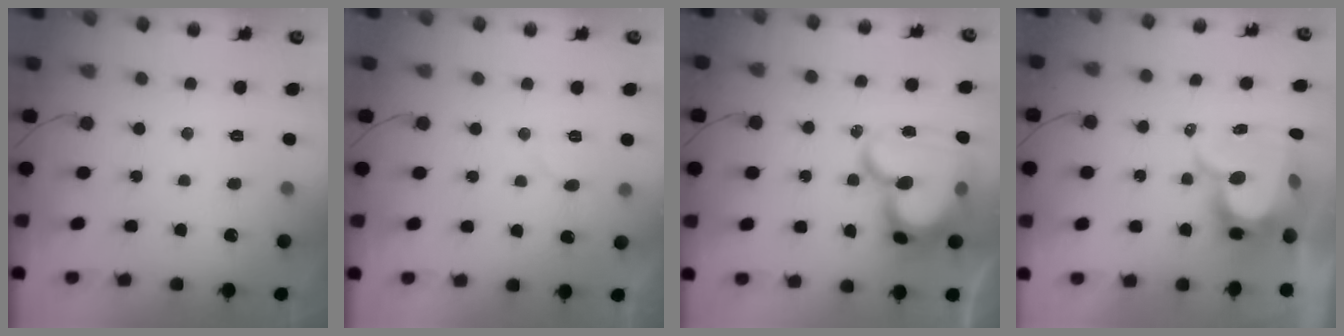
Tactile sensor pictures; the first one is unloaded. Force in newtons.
{"total": 4.7, "press": 4.7, "slide": 0.3}
{"total": 23.4, "press": 23.3, "slide": 2.4}
{"total": 12.3, "press": 12.3, "slide": 0.8}